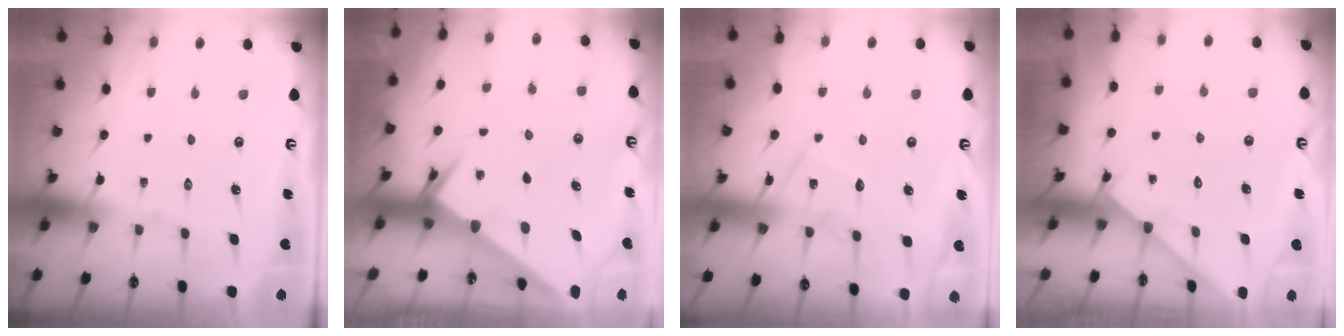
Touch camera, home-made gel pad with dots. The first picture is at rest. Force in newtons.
{"total": 2.6, "press": 2.6, "slide": 0.2}
{"total": 10.5, "press": 10.5, "slide": 0.9}
{"total": 2.3, "press": 2.3, "slide": 0.4}